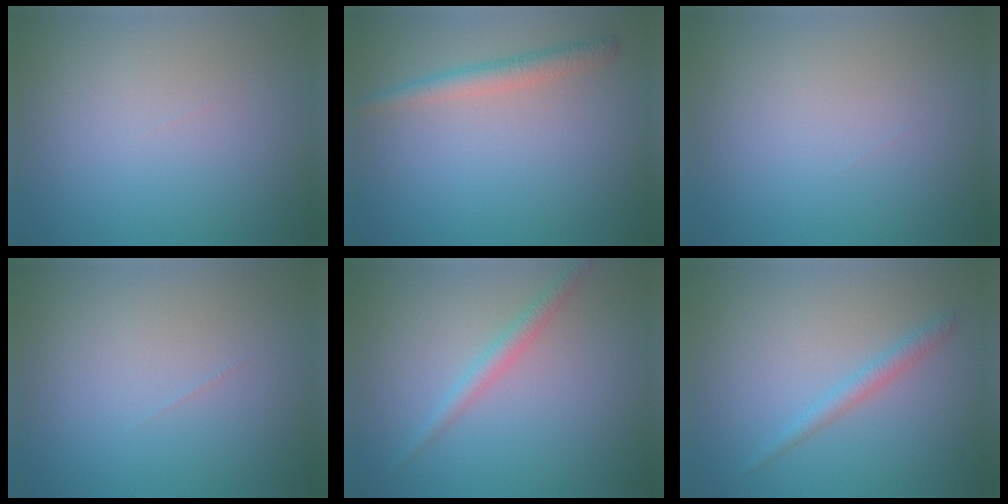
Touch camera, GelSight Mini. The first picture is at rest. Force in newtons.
{"total": 2.1, "press": 2.1, "slide": 0.1}
{"total": 0.0}
{"total": 0.0}
{"total": 1.8, "press": 1.8, "slide": 0.0}
{"total": 1.6, "press": 1.6, "slide": 0.2}